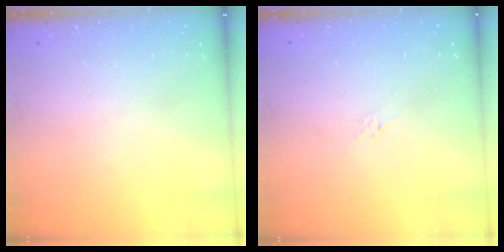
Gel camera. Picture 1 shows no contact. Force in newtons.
{"total": 2.8, "press": 2.7, "slide": 0.6}